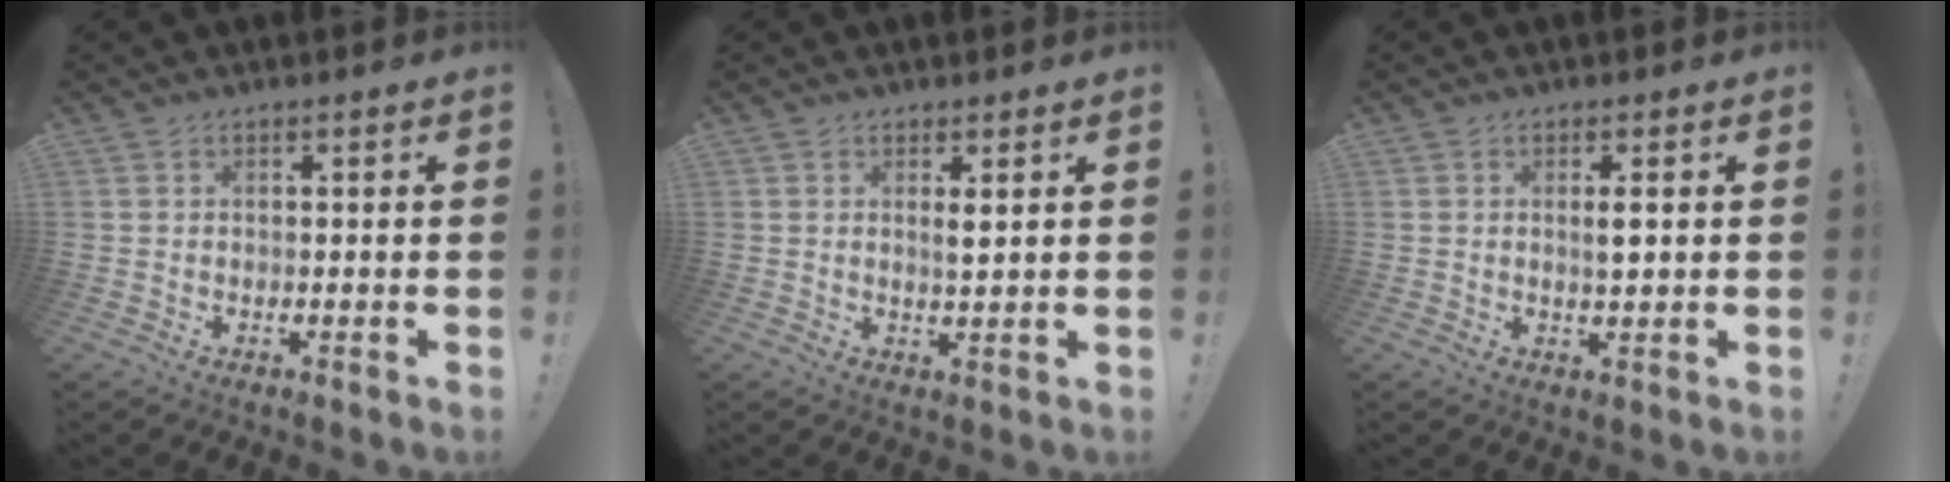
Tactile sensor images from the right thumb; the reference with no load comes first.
{"total": 2.4, "force": [1.2, 0.4, 2.0], "torque": [-0.022, -0.011, 0.015]}
{"total": 2.8, "force": [0.6, 0.5, 2.7], "torque": [-0.030, -0.011, 0.005]}